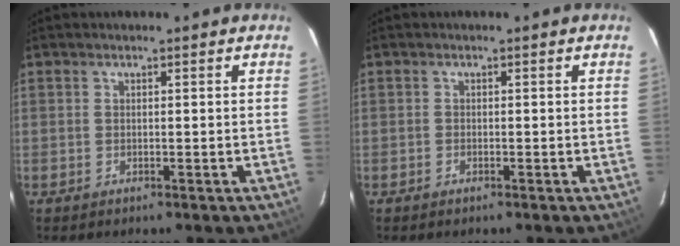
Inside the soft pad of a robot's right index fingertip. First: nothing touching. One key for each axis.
{"total": 0.5, "fx": -0.5, "fy": 0.2, "fz": 0.1, "tx": -0.003, "ty": 0.000, "tz": -0.011}